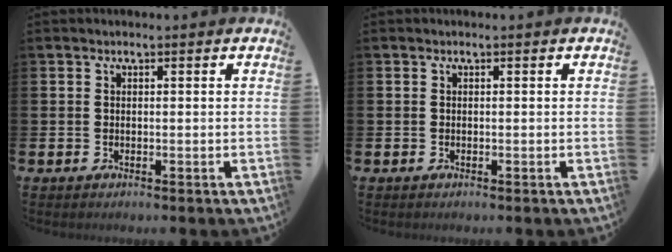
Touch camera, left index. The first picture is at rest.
{"total": 0.0}